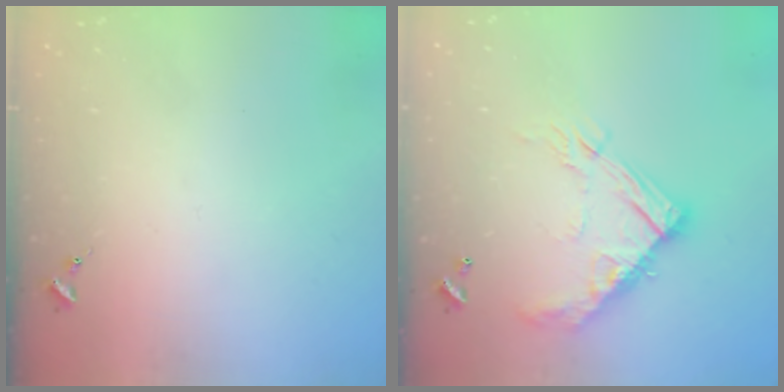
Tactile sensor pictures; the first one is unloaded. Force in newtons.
{"total": 15.6, "press": 15.6, "slide": 1.2}